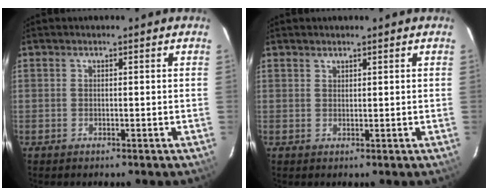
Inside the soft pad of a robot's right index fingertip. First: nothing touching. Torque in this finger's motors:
{"motor_torque": [-0.12, 0.01, -0.03, 0.00]}